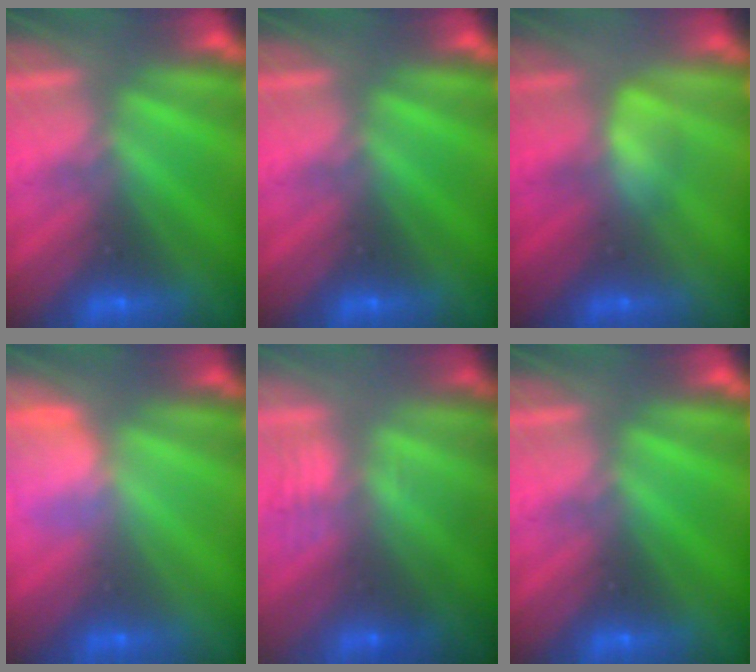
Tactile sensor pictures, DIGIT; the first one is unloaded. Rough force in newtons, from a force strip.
{"total": 0.0}
{"total": 2.5}
{"total": 2.9}
{"total": 2.6}
{"total": 0.0}